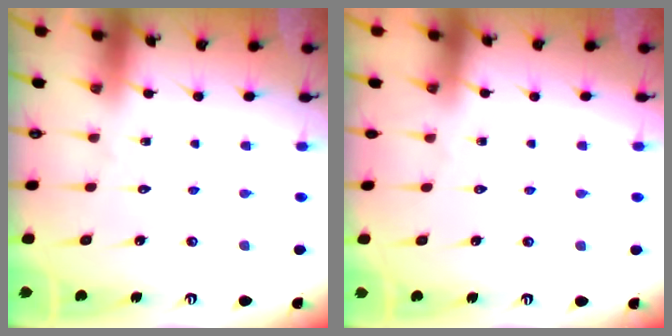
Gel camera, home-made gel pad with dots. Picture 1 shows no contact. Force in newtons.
{"total": 0.0}